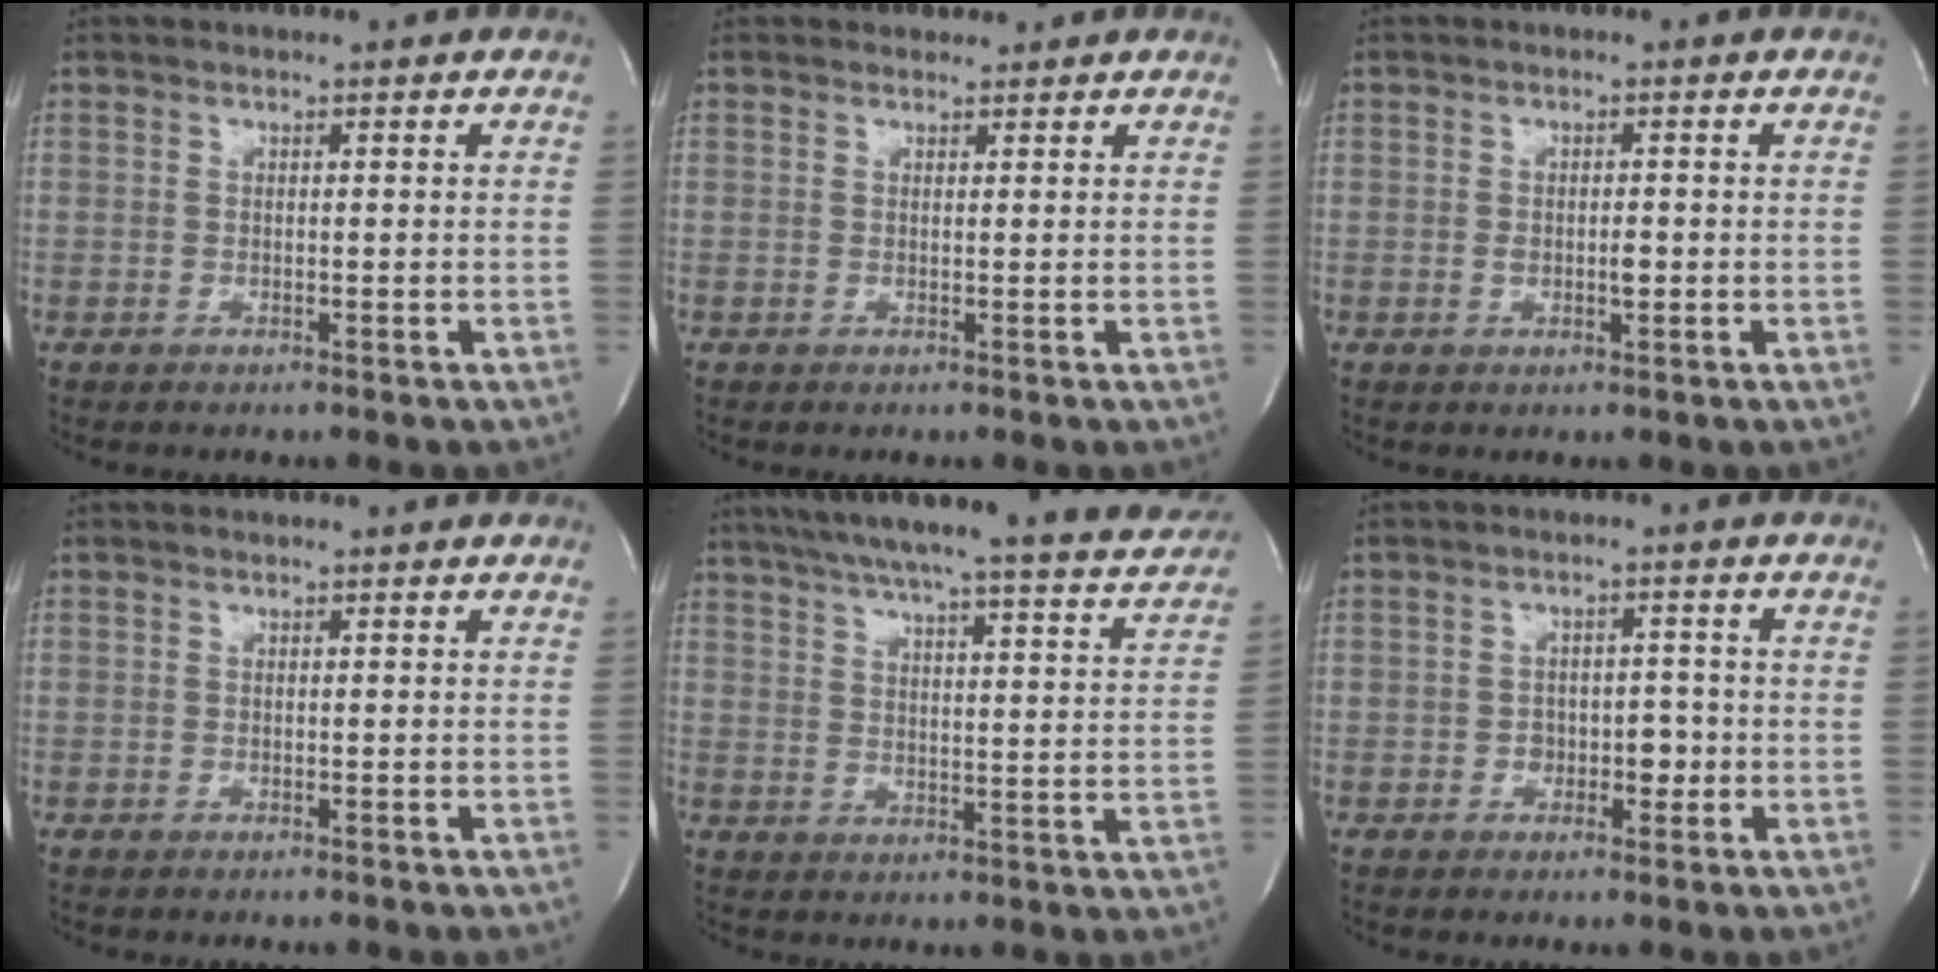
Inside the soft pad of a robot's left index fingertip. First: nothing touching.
{"total": 0.8, "force": [0.5, 0.6, -0.1], "torque": [0.002, 0.003, 0.002]}
{"total": 2.1, "force": [-0.7, 0.8, 1.8], "torque": [-0.034, -0.004, -0.009]}
{"total": 0.0}
{"total": 22.2, "force": [20.2, 1.2, 9.2], "torque": [-0.139, -0.044, 0.248]}
{"total": 3.6, "force": [-1.4, 2.3, 2.4], "torque": [-0.025, 0.006, -0.019]}